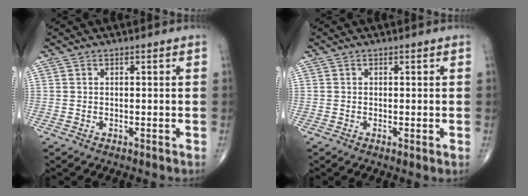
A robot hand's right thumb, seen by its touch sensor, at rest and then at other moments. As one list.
[{"total": 0.8, "force": [0.0, 0.1, 0.8], "torque": [-0.018, -0.004, -0.003]}]